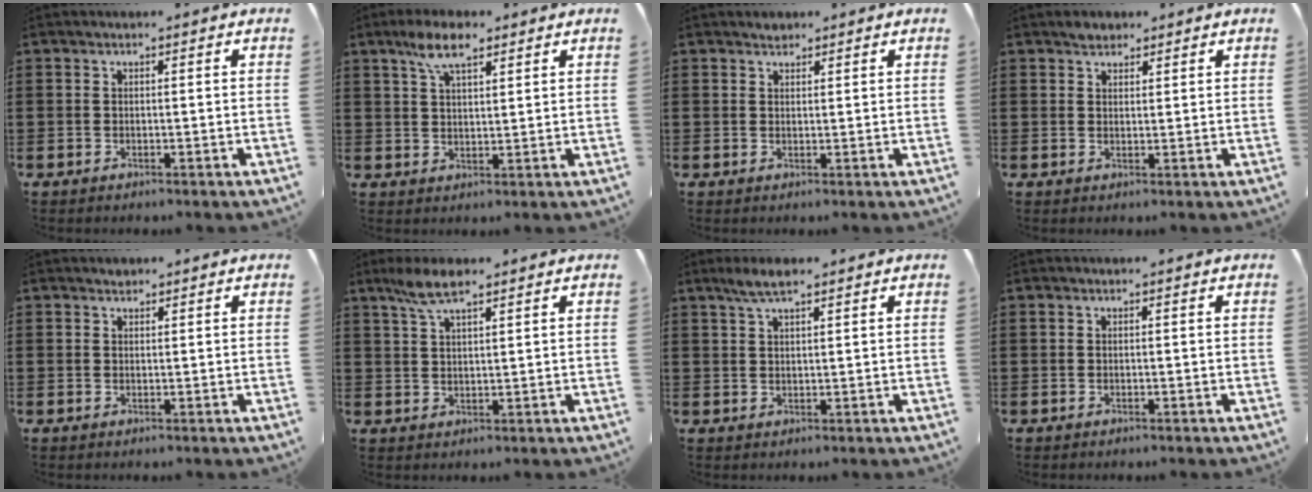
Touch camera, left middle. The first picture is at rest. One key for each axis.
{"total": 6.4, "fx": 4.0, "fy": 2.1, "fz": 4.6, "tx": -0.099, "ty": 0.005, "tz": 0.070}
{"total": 1.3, "fx": 1.1, "fy": 0.5, "fz": 0.2, "tx": 0.002, "ty": -0.002, "tz": 0.020}
{"total": 1.9, "fx": 1.6, "fy": 0.9, "fz": 0.4, "tx": -0.003, "ty": -0.001, "tz": 0.030}
{"total": 0.9, "fx": 0.8, "fy": 0.3, "fz": 0.1, "tx": -0.004, "ty": 0.000, "tz": 0.016}
{"total": 5.3, "fx": 3.4, "fy": 1.2, "fz": 3.8, "tx": -0.083, "ty": 0.004, "tz": 0.061}
{"total": 3.5, "fx": 2.3, "fy": 0.6, "fz": 2.5, "tx": -0.054, "ty": 0.002, "tz": 0.041}
{"total": 0.0}